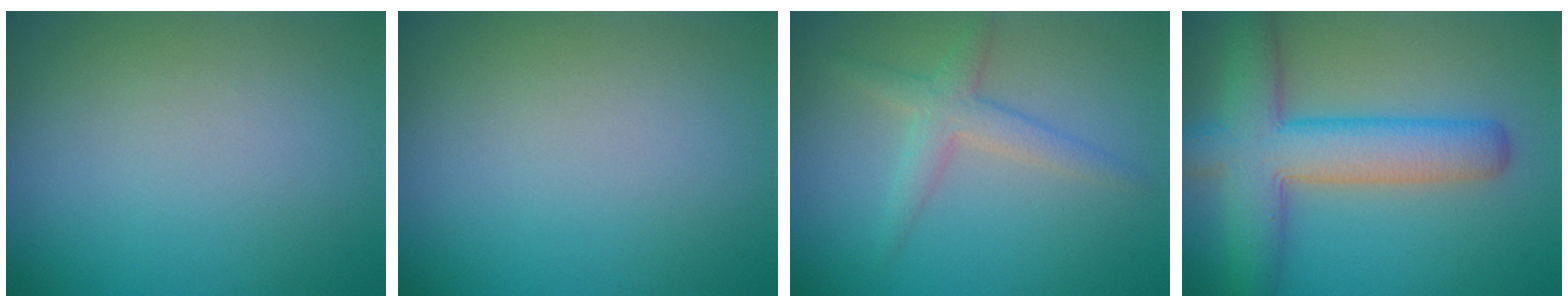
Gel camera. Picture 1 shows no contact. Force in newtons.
{"total": 0.0}
{"total": 2.6, "press": 2.6, "slide": 0.1}
{"total": 7.8, "press": 7.8, "slide": 0.4}